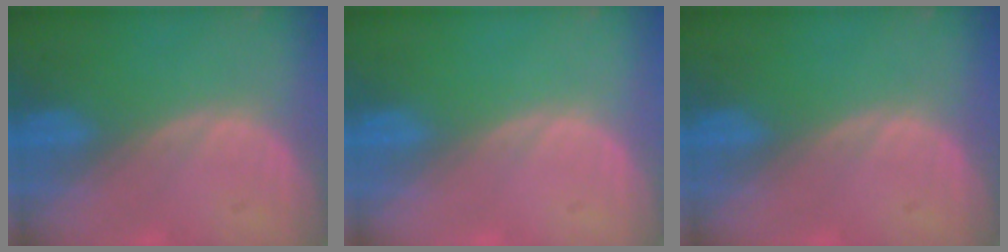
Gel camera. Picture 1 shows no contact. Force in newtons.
{"total": 0.0}
{"total": 0.0}